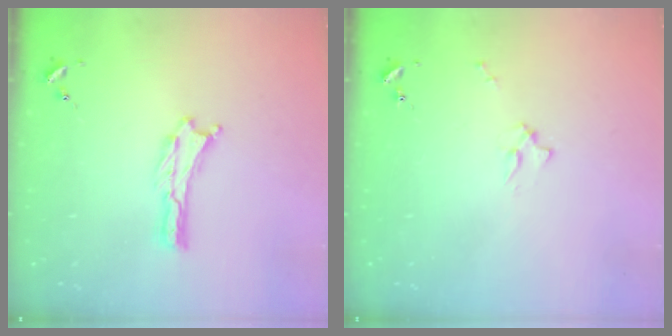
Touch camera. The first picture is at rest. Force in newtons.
{"total": 1.7, "press": 1.6, "slide": 0.2}